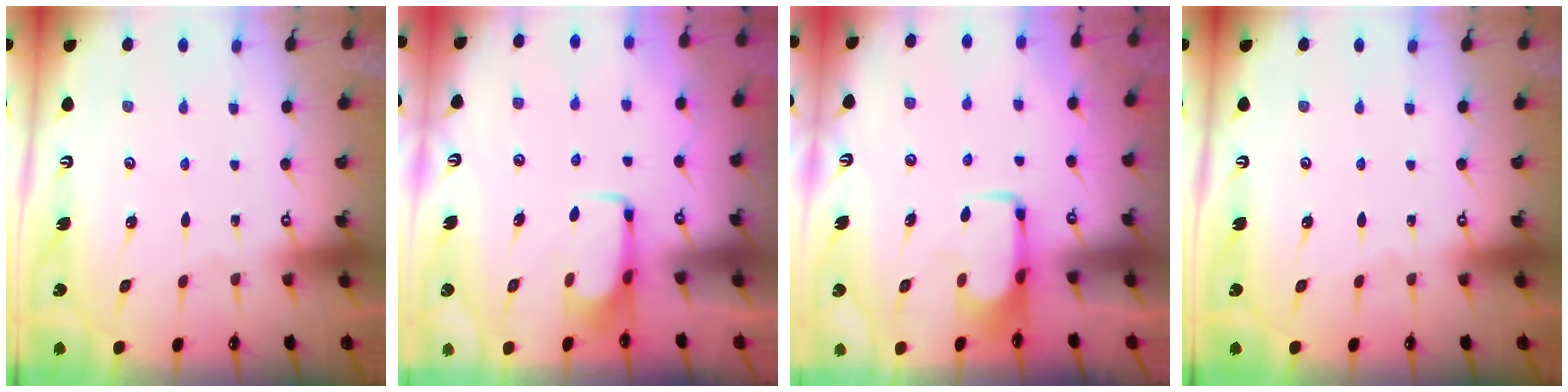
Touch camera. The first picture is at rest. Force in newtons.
{"total": 1.5, "press": 1.5, "slide": 0.4}
{"total": 2.0, "press": 2.0, "slide": 0.4}
{"total": 0.0}